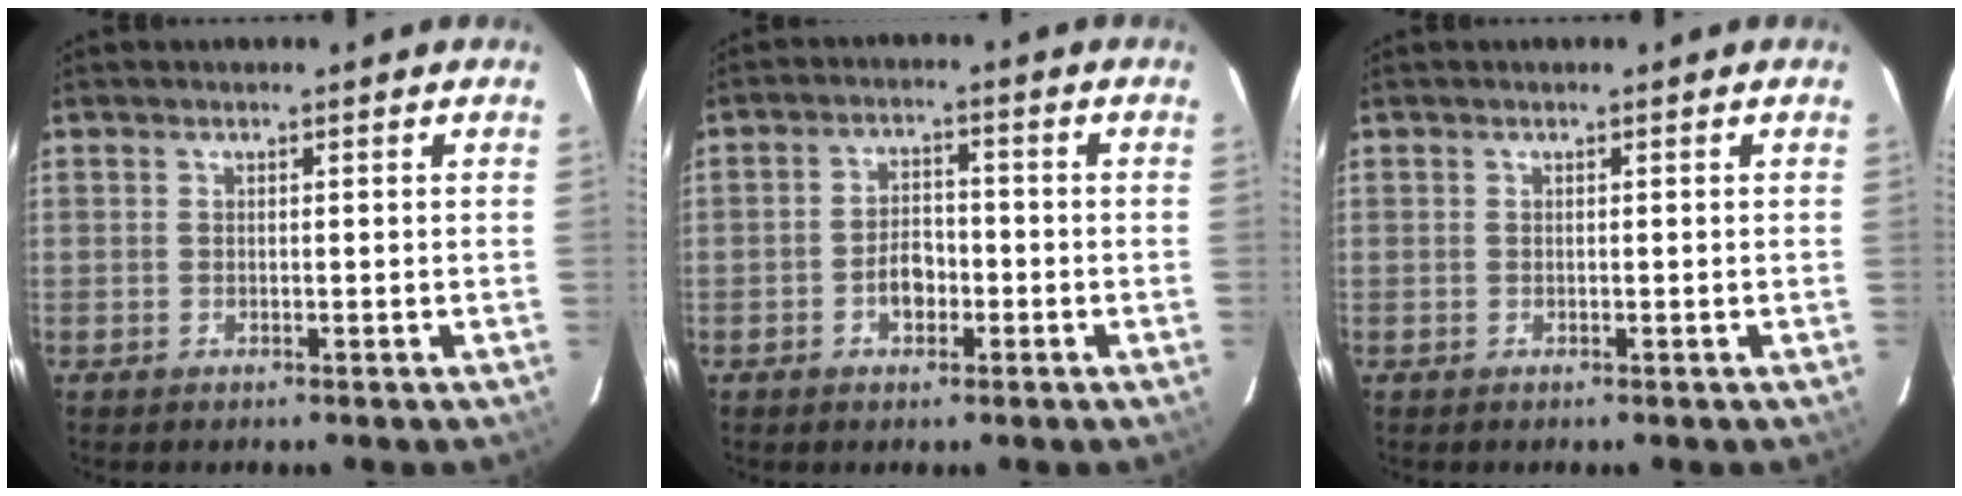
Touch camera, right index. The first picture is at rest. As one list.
[{"total": 4.5, "force": [-1.9, 2.8, 2.9], "torque": [-0.057, 0.007, -0.030]}, {"total": 0.0}]